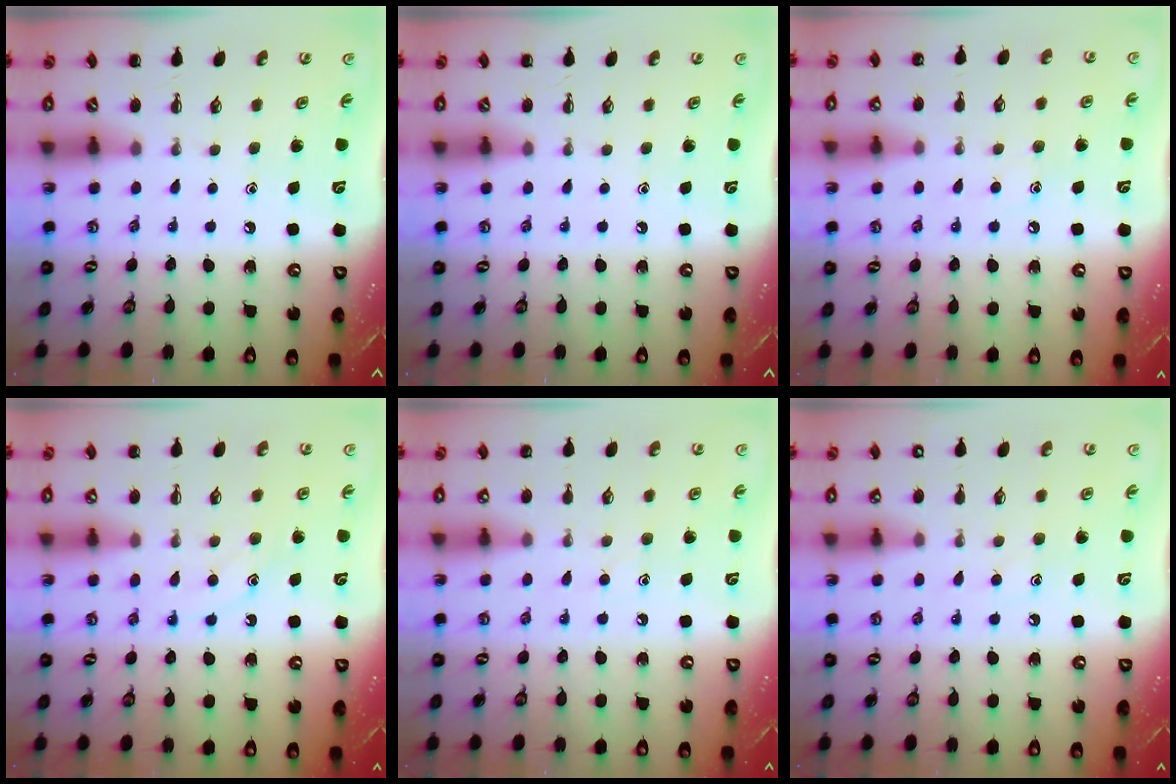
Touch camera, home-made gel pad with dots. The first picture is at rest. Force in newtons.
{"total": 0.0}
{"total": 7.7, "press": 7.4, "slide": 1.8}
{"total": 10.6, "press": 10.5, "slide": 0.7}
{"total": 6.9, "press": 6.8, "slide": 1.2}
{"total": 7.0, "press": 6.9, "slide": 1.2}